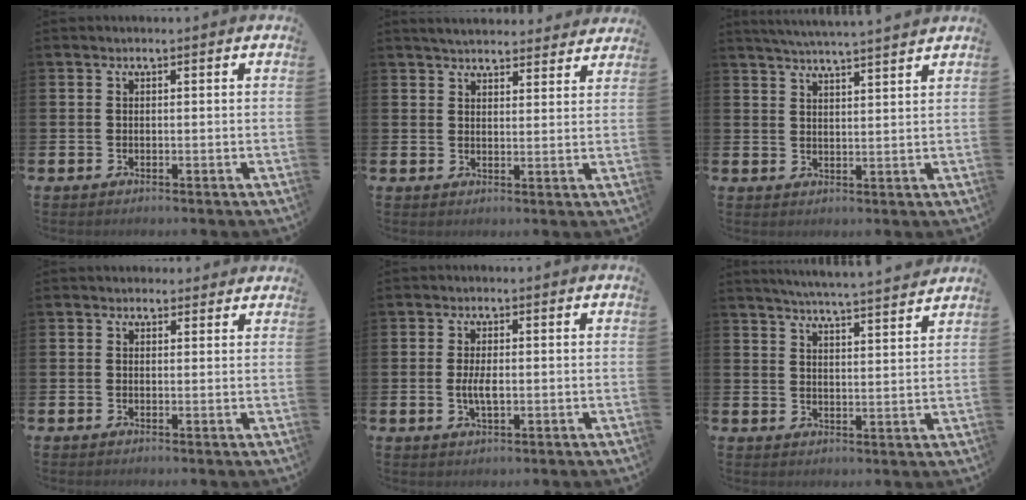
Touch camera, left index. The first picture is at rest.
{"total": 4.3, "force": [4.2, 0.6, 0.5], "torque": [-0.017, -0.023, 0.075]}
{"total": 4.6, "force": [4.5, -0.8, 0.6], "torque": [-0.022, -0.027, 0.079]}
{"total": 1.7, "force": [1.5, 0.8, 0.0], "torque": [0.016, -0.003, 0.025]}
{"total": 3.0, "force": [-0.2, 1.3, 2.7], "torque": [-0.041, -0.001, -0.006]}
{"total": 5.5, "force": [5.4, -0.5, 0.9], "torque": [-0.031, -0.037, 0.093]}